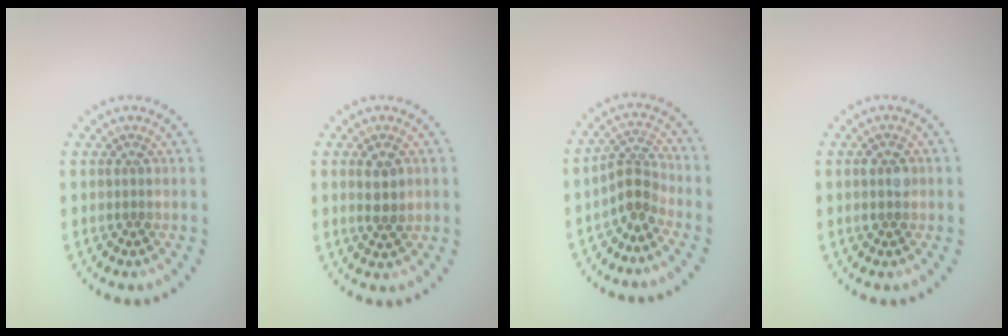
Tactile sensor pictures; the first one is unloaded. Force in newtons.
{"total": 2.2, "press": 2.1, "slide": 0.7}
{"total": 2.4, "press": 1.7, "slide": 1.7}
{"total": 1.9, "press": 1.9, "slide": 0.1}